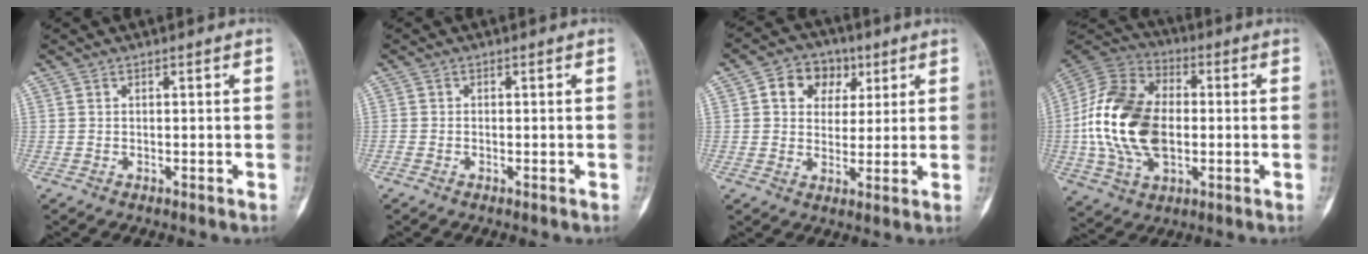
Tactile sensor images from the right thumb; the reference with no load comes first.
{"total": 0.7, "force": [-0.4, 0.5, 0.4], "torque": [-0.011, -0.001, -0.013]}
{"total": 8.8, "force": [3.2, 7.0, 4.3], "torque": [-0.025, 0.000, 0.046]}
{"total": 21.3, "force": [-1.1, 13.6, 16.3], "torque": [-0.316, 0.013, -0.018]}